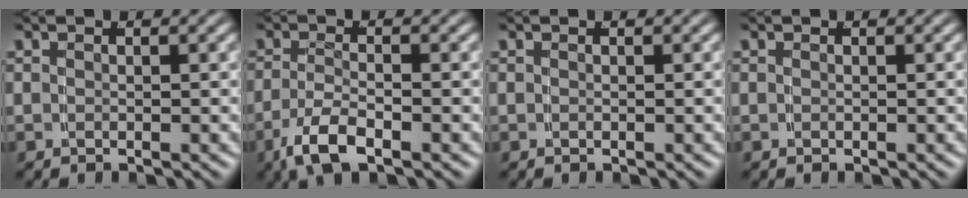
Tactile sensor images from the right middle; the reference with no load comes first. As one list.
[{"total": 3.7, "force": [-2.2, 1.1, 2.8], "torque": [-0.062, -0.016, -0.030]}, {"total": 0.0}, {"total": 0.0}]